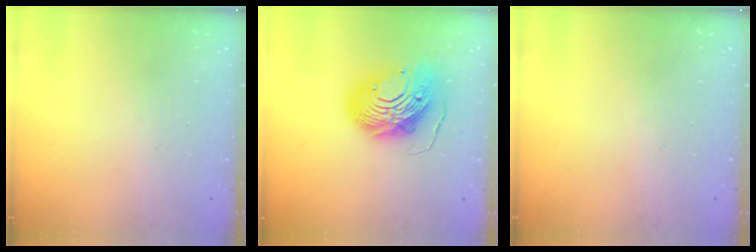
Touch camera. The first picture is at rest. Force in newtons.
{"total": 15.2, "press": 15.1, "slide": 1.3}
{"total": 0.0}